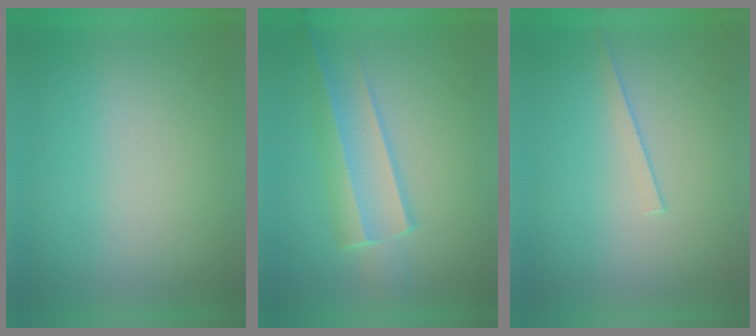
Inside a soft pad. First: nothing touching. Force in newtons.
{"total": 3.2}
{"total": 1.1}